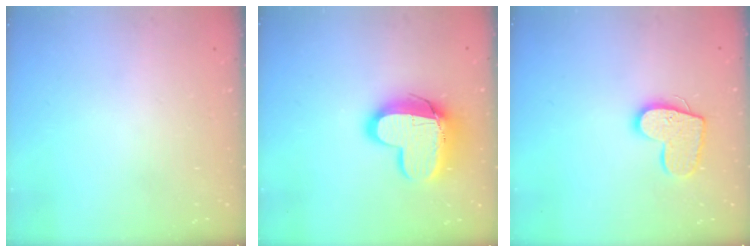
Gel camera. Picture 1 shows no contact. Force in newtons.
{"total": 15.0, "press": 14.9, "slide": 1.3}
{"total": 13.0, "press": 13.0, "slide": 0.9}